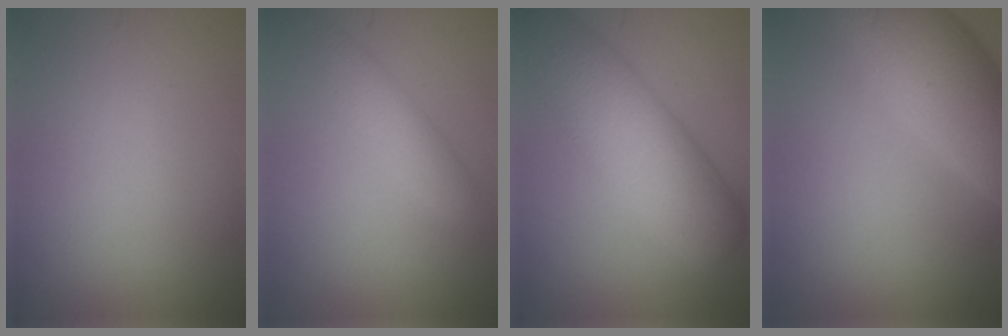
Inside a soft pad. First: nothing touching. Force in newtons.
{"total": 2.5, "press": 2.5, "slide": 0.1}
{"total": 9.5, "press": 9.5, "slide": 0.5}
{"total": 7.7, "press": 7.7, "slide": 0.3}